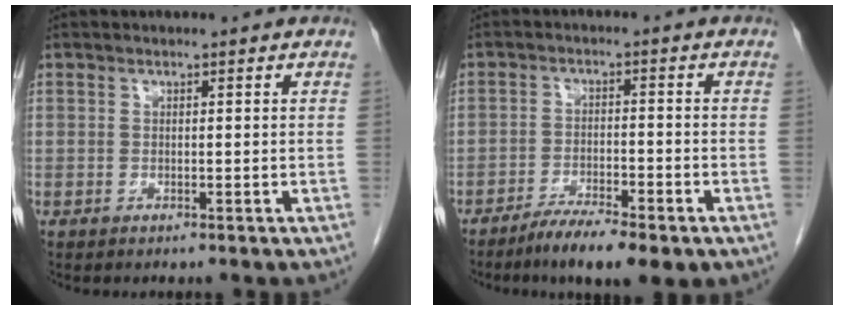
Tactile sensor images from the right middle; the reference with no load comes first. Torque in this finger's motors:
{"motor_torque": [1.24, -0.90, 0.13, 0.08]}